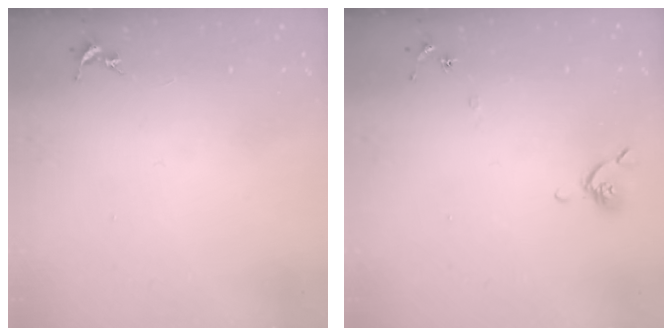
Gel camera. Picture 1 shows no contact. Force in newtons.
{"total": 6.2, "press": 6.2, "slide": 0.8}